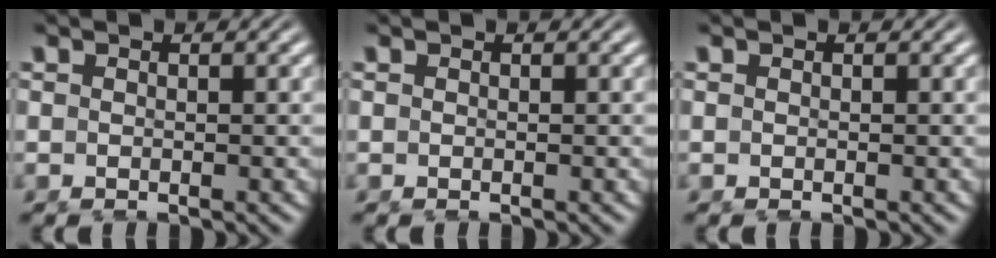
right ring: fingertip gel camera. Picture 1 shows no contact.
{"total": 0.0}
{"total": 0.0}